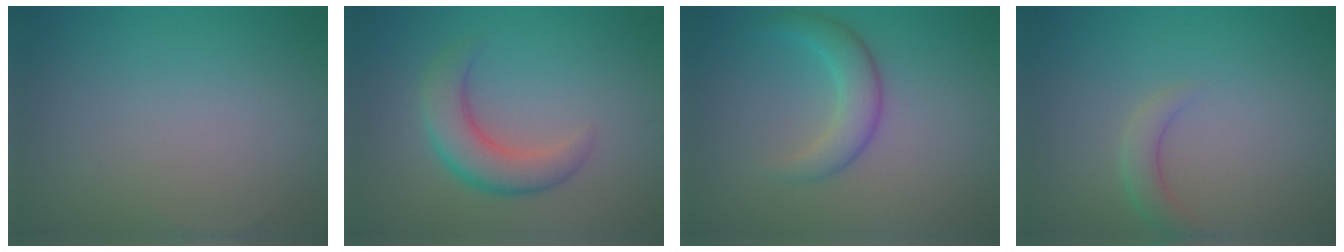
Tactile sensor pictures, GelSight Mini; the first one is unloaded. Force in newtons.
{"total": 4.6, "press": 4.5, "slide": 0.3}
{"total": 3.3, "press": 3.3, "slide": 0.2}
{"total": 1.9, "press": 1.9, "slide": 0.2}